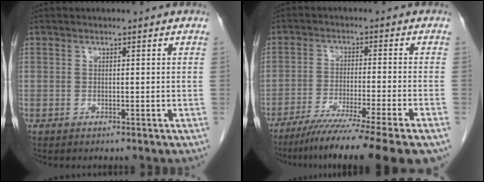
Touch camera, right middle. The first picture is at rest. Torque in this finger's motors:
{"motor_torque": [1.20, -0.94, 0.32, 0.14]}